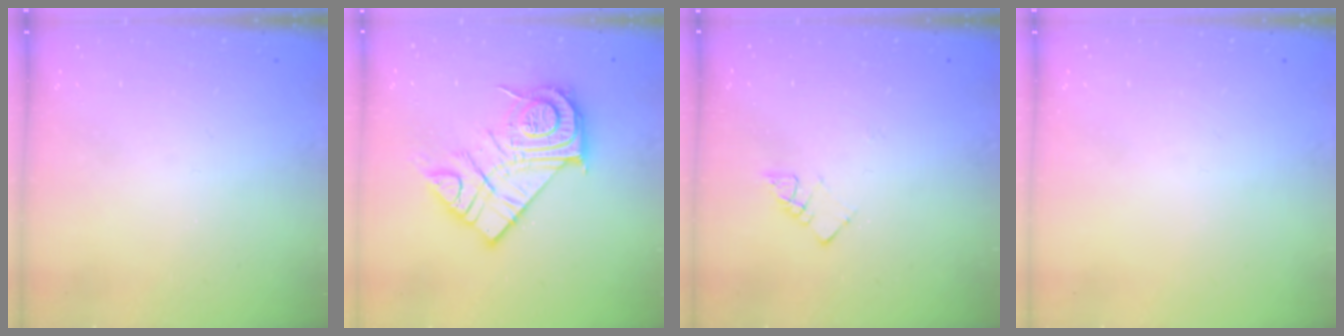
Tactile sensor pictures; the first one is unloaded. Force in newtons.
{"total": 18.1, "press": 18.0, "slide": 1.5}
{"total": 3.6, "press": 3.6, "slide": 0.3}
{"total": 0.0}